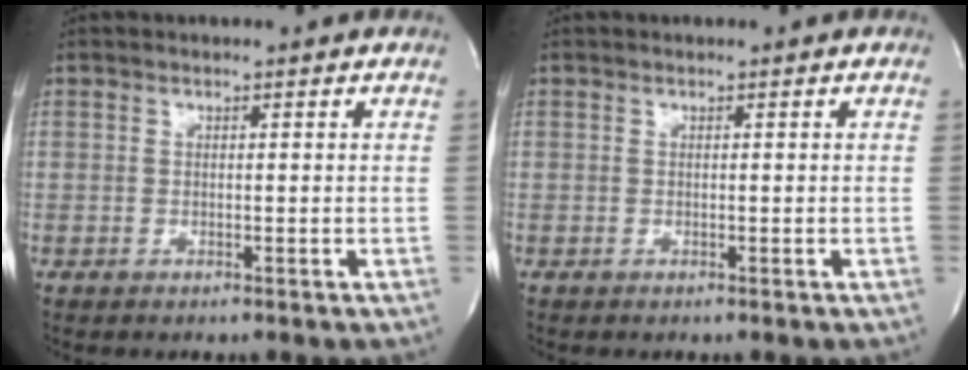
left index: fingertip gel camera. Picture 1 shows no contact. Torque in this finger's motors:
{"motor_torque": [-0.11, 0.04, 0.01, 0.02]}